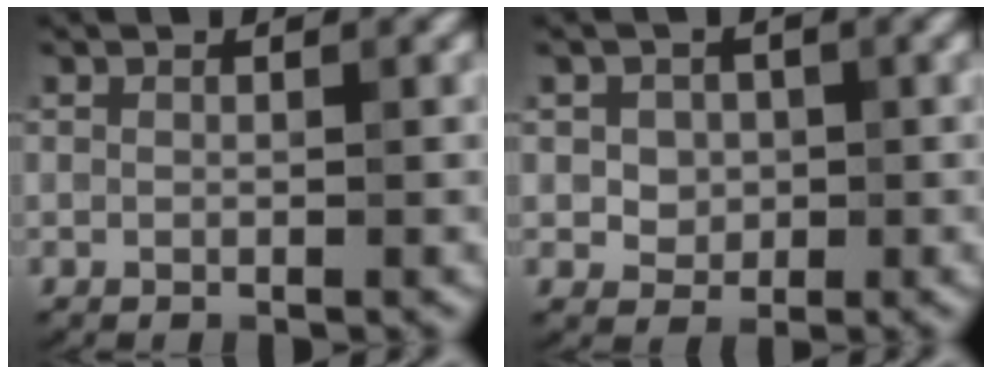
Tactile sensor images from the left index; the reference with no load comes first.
{"total": 2.9, "force": [0.5, 2.5, 1.4], "torque": [-0.016, 0.006, 0.008]}